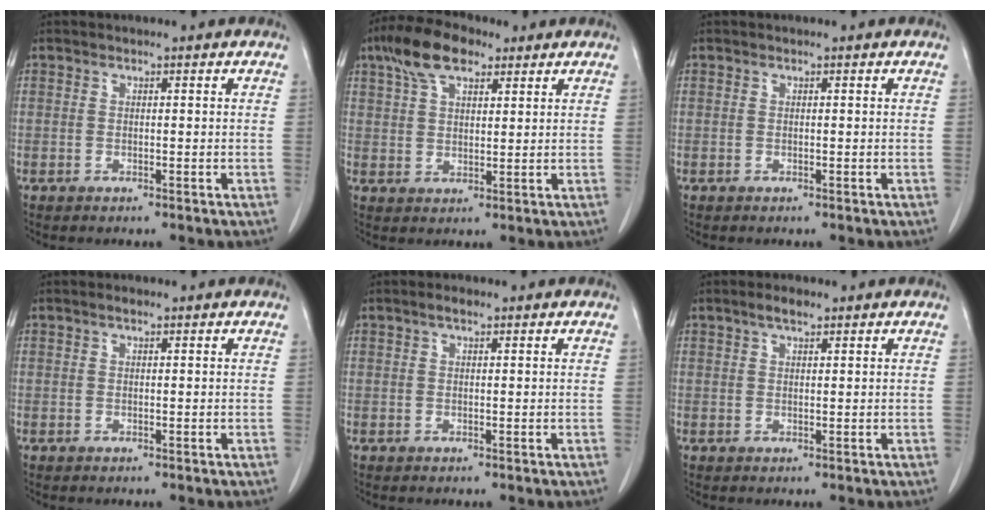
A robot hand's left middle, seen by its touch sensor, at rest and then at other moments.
{"total": 8.2, "force": [5.1, 3.6, 5.4], "torque": [-0.107, 0.026, 0.095]}
{"total": 0.0}
{"total": 0.8, "force": [0.6, 0.2, 0.5], "torque": [-0.012, 0.002, 0.010]}
{"total": 1.6, "force": [1.1, 0.5, 1.0], "torque": [-0.021, 0.006, 0.019]}
{"total": 2.2, "force": [1.6, 0.6, 1.4], "torque": [-0.030, 0.005, 0.029]}